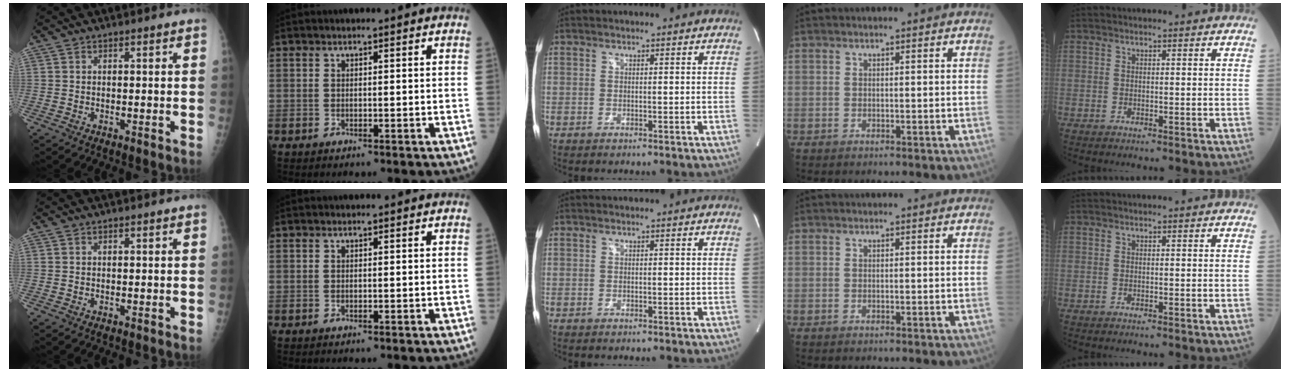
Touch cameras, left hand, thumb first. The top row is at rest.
{}